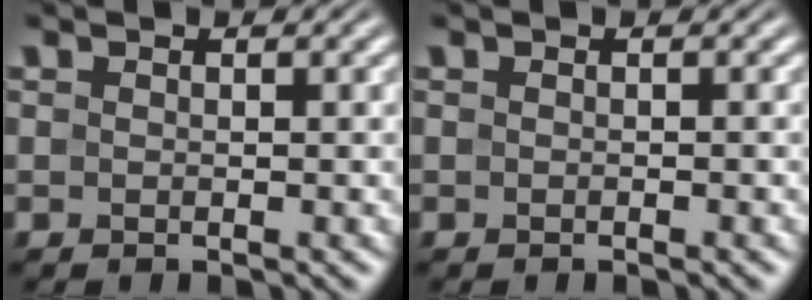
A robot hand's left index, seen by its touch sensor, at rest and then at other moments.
{"total": 0.6, "force": [-0.3, 0.0, 0.4], "torque": [-0.006, 0.002, -0.004]}